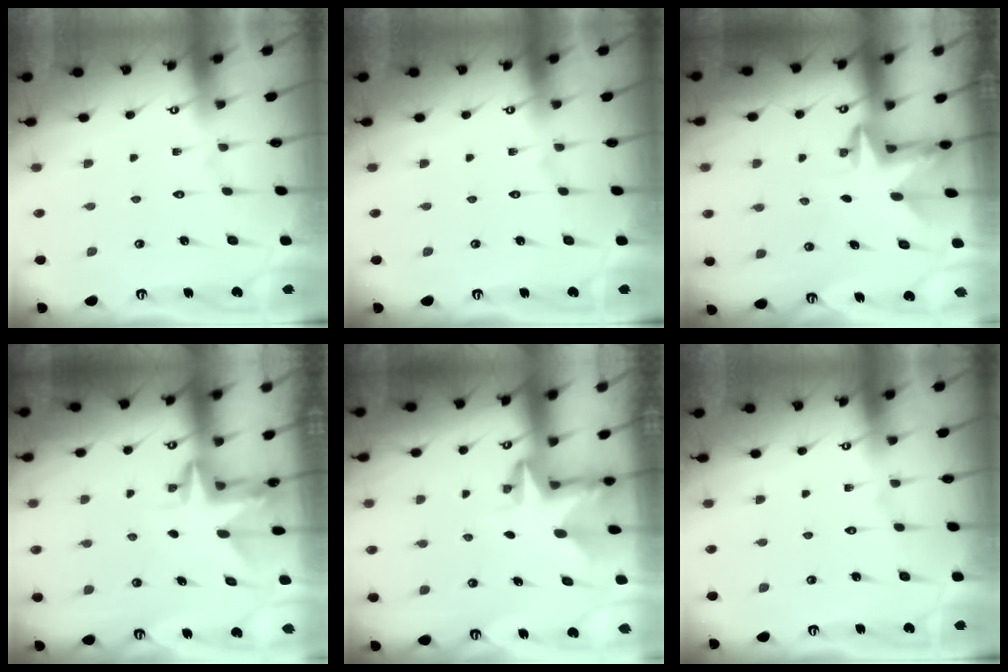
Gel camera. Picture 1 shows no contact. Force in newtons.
{"total": 0.0}
{"total": 3.3, "press": 3.3, "slide": 0.4}
{"total": 3.2, "press": 3.2, "slide": 0.3}
{"total": 2.9, "press": 2.9, "slide": 0.2}
{"total": 0.0}